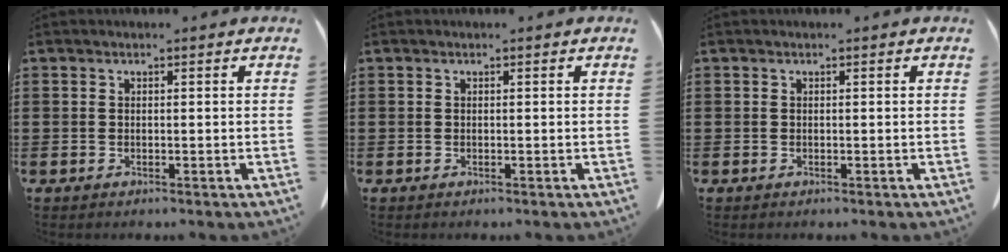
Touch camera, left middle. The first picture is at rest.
{"total": 0.0}
{"total": 0.0}